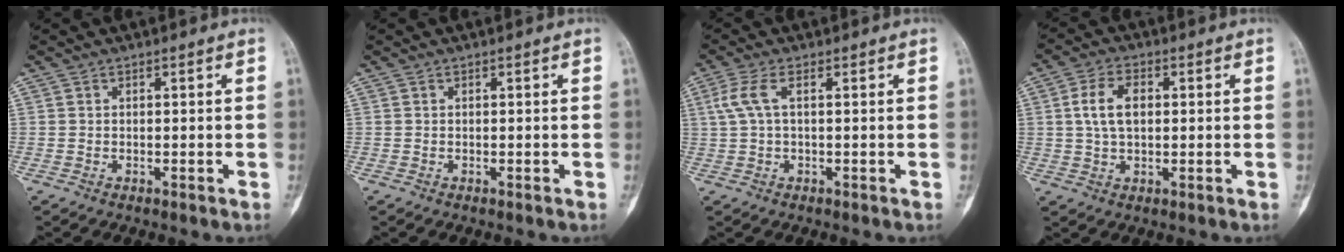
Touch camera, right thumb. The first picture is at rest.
{"total": 0.0}
{"total": 4.2, "force": [1.0, 1.4, 3.8], "torque": [-0.109, 0.016, 0.022]}
{"total": 6.8, "force": [1.1, 4.0, 5.4], "torque": [-0.099, 0.010, 0.018]}